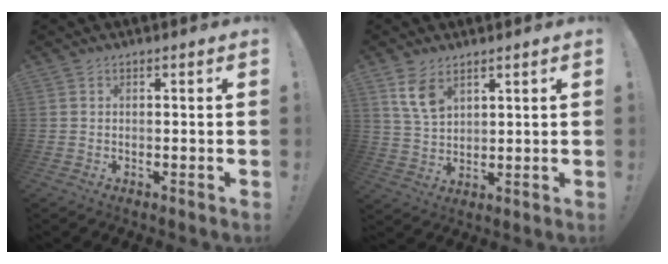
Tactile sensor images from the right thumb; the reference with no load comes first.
{"total": 8.0, "force": [4.8, 4.6, 4.5], "torque": [-0.078, -0.019, 0.092]}